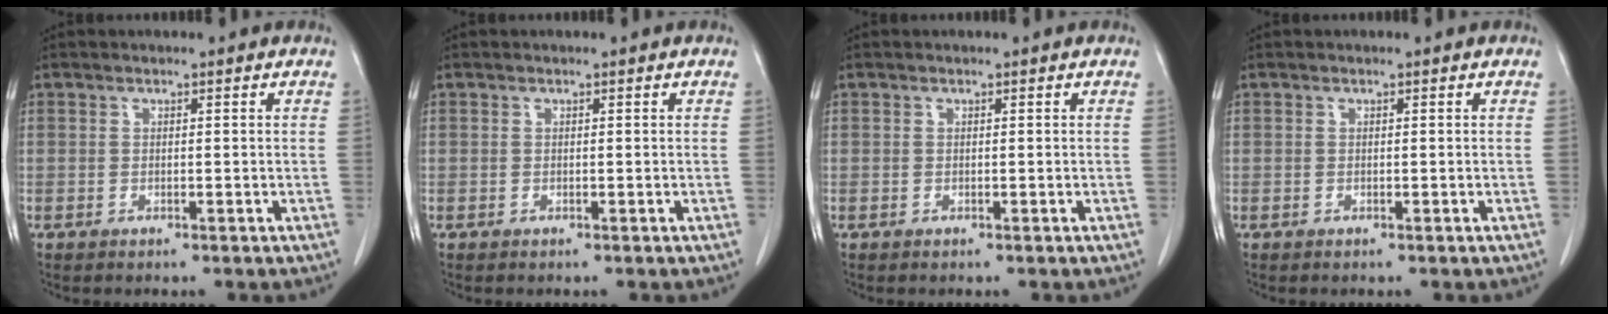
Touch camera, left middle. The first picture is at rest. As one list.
[{"total": 0.0}, {"total": 0.0}, {"total": 0.0}]